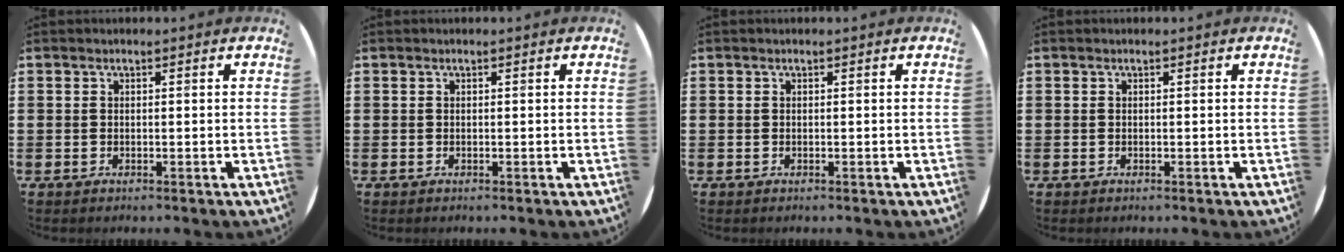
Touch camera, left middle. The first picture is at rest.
{"total": 0.0}
{"total": 0.0}
{"total": 0.0}